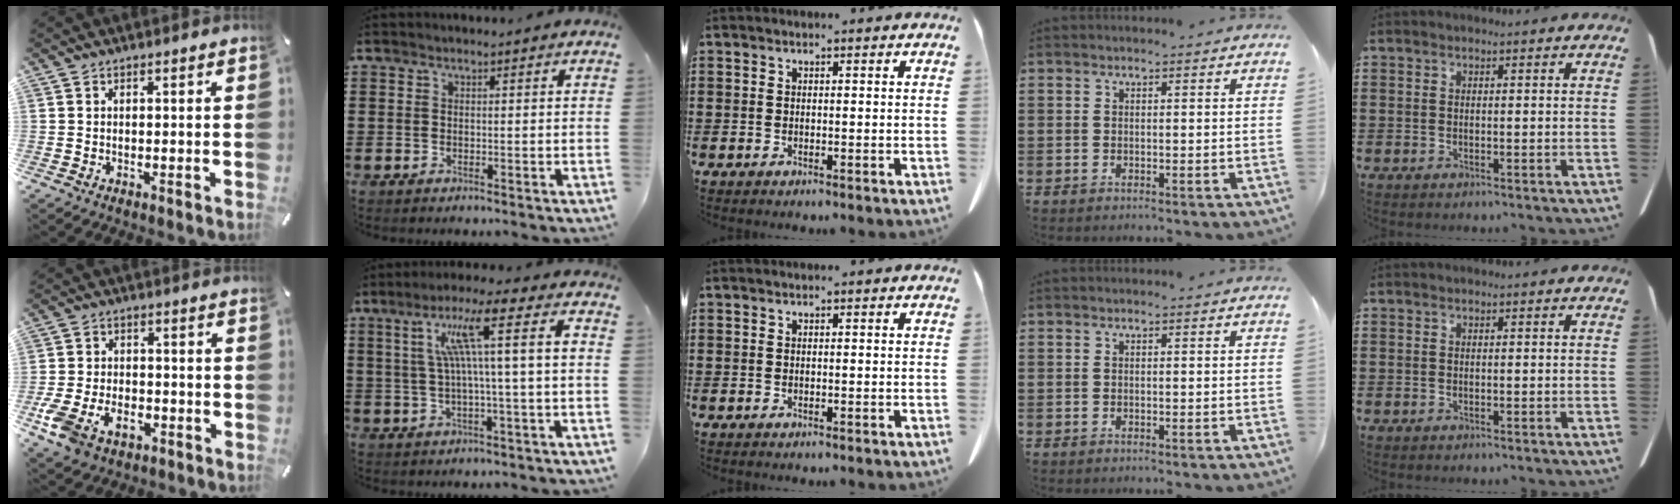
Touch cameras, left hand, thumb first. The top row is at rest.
{"thumb": {"total": 9.8, "force": [-4.4, 6.7, 5.6], "torque": [-0.130, 0.015, -0.080]}, "index": {"total": 9.8, "force": [1.9, 0.1, 9.6], "torque": [-0.194, 0.005, 0.022]}}